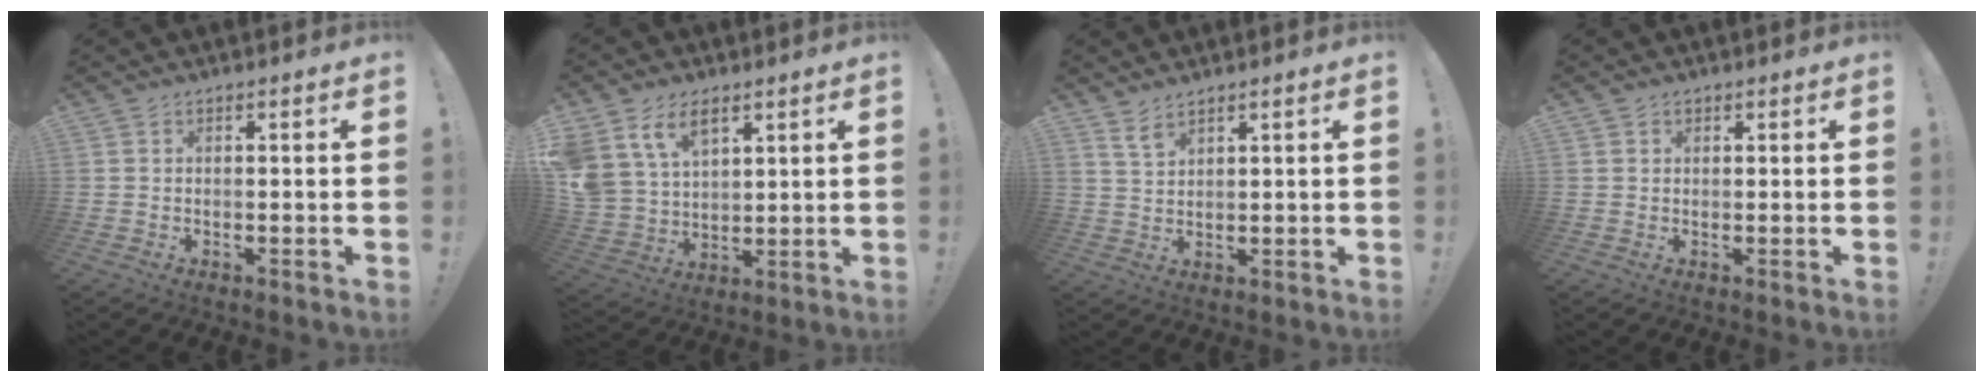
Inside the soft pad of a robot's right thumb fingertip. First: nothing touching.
{"total": 12.2, "force": [7.4, 7.6, 6.1], "torque": [-0.132, -0.033, 0.148]}
{"total": 4.1, "force": [3.5, 1.4, 1.5], "torque": [-0.028, -0.019, 0.064]}
{"total": 1.0, "force": [0.7, 0.7, 0.2], "torque": [0.001, -0.001, 0.012]}